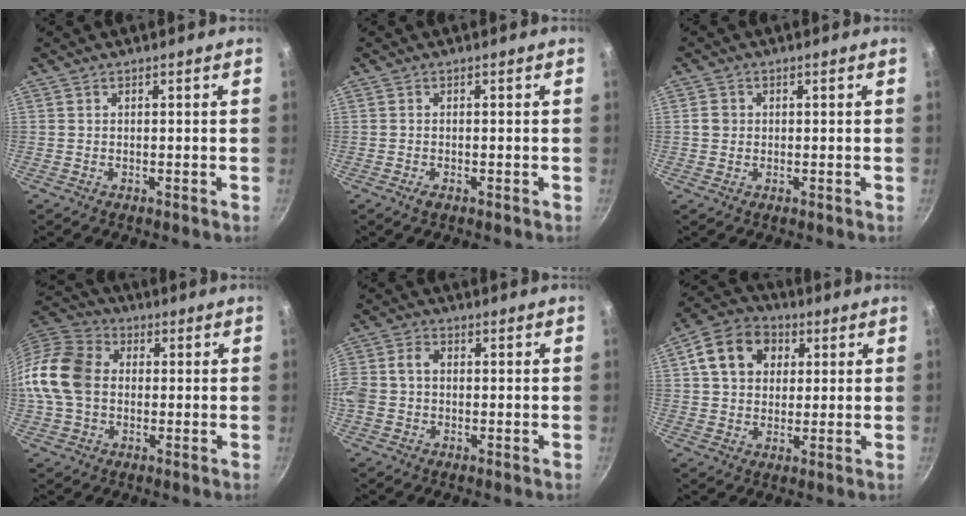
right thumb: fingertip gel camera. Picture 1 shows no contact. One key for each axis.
{"total": 1.0, "fx": -0.6, "fy": 0.4, "fz": 0.7, "tx": -0.019, "ty": 0.000, "tz": -0.012}
{"total": 2.4, "fx": 0.1, "fy": 2.2, "fz": 0.9, "tx": -0.006, "ty": 0.007, "tz": -0.001}
{"total": 13.5, "fx": 0.0, "fy": 10.5, "fz": 8.5, "tx": -0.142, "ty": 0.023, "tz": -0.016}
{"total": 6.8, "fx": -0.2, "fy": 5.4, "fz": 4.2, "tx": -0.086, "ty": 0.019, "tz": -0.018}
{"total": 12.3, "fx": 3.3, "fy": 9.7, "fz": 6.7, "tx": -0.092, "ty": 0.015, "tz": 0.041}